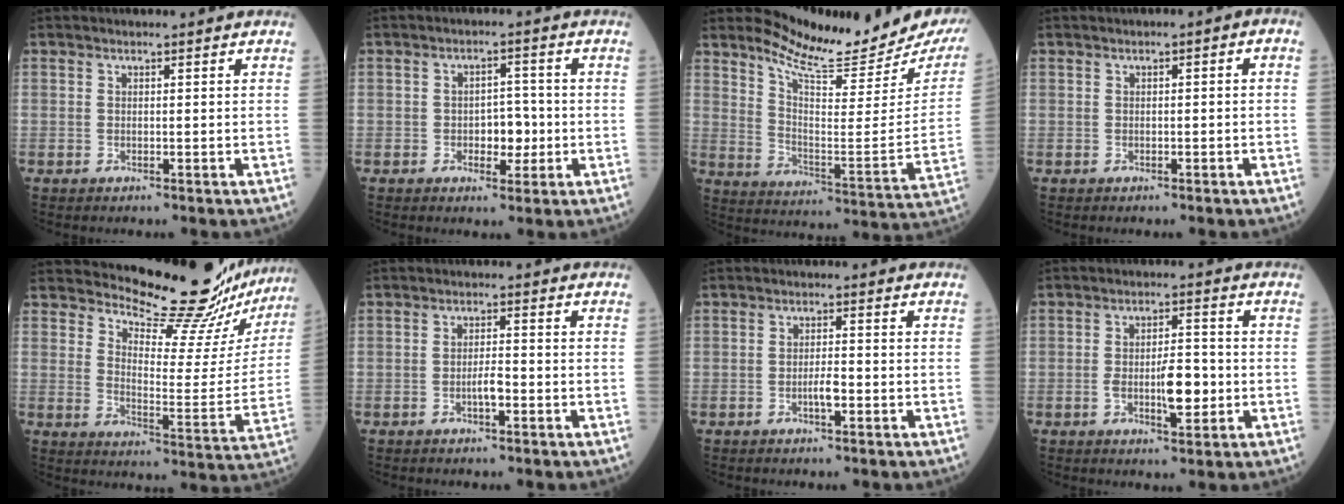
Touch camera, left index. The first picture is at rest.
{"total": 4.1, "force": [-1.1, 2.4, 3.1], "torque": [-0.038, 0.003, -0.016]}
{"total": 18.6, "force": [17.5, 1.0, 6.2], "torque": [-0.103, -0.112, 0.234]}
{"total": 1.3, "force": [-0.3, 0.5, 1.2], "torque": [-0.013, 0.006, -0.007]}
{"total": 18.4, "force": [17.7, 1.6, 4.8], "torque": [-0.065, -0.113, 0.213]}
{"total": 2.3, "force": [-1.2, 0.4, 1.9], "torque": [-0.031, -0.001, -0.022]}
{"total": 2.1, "force": [-1.0, 0.4, 1.8], "torque": [-0.031, -0.002, -0.019]}
{"total": 6.1, "force": [-1.5, 1.9, 5.7], "torque": [-0.095, -0.002, -0.025]}